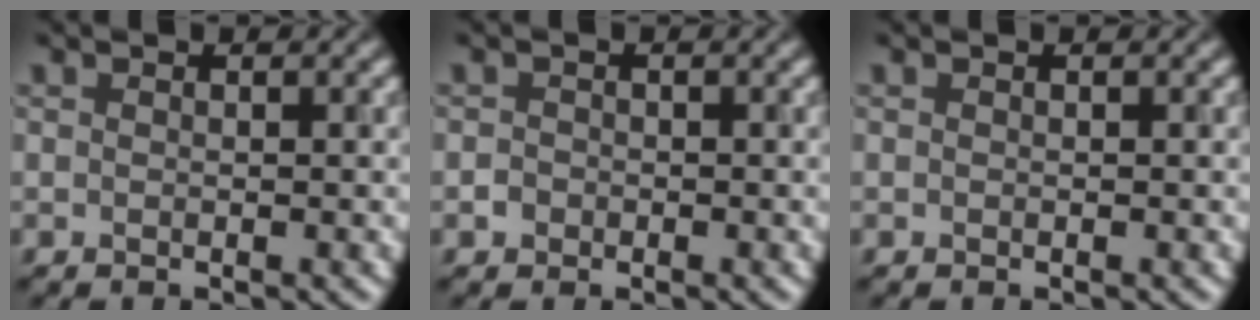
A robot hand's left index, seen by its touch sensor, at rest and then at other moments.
{"total": 0.9, "force": [-0.4, 0.7, 0.2], "torque": [0.002, -0.002, -0.008]}
{"total": 0.0}